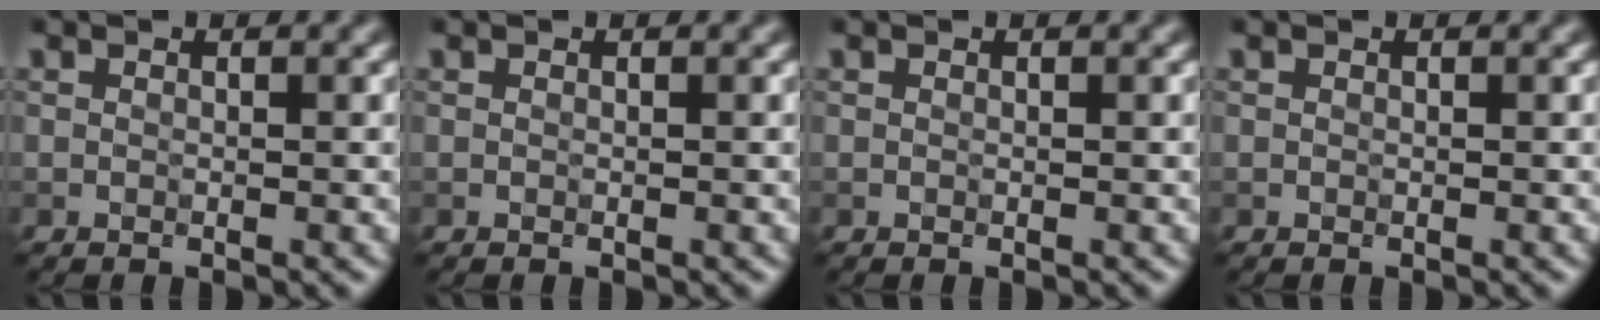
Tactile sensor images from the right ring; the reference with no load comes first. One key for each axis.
{"total": 0.0}
{"total": 0.0}
{"total": 0.0}